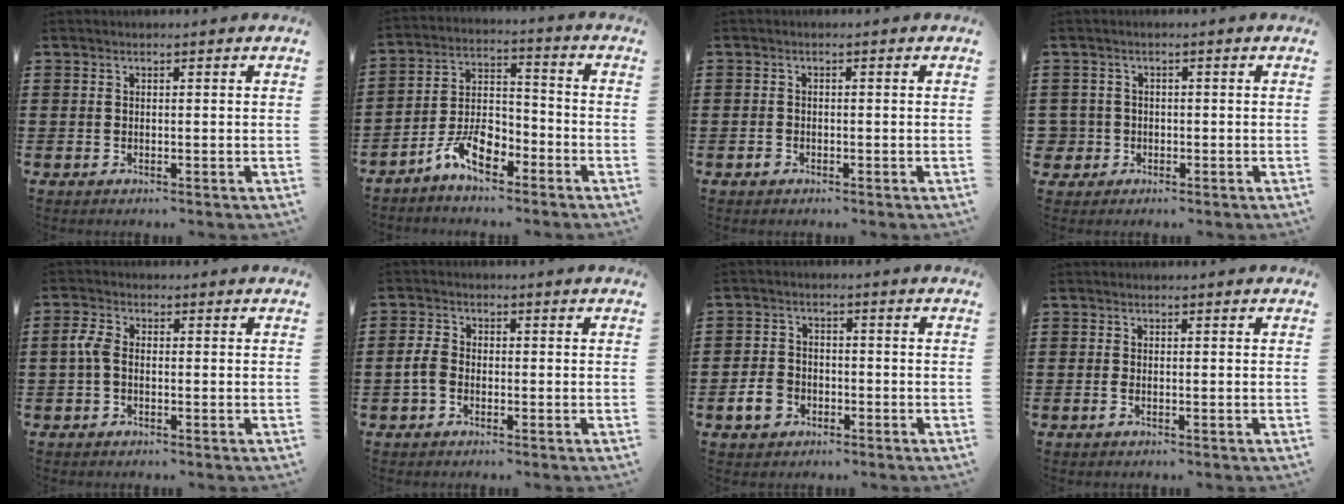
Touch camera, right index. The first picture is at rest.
{"total": 8.0, "force": [-5.3, 3.9, 4.6], "torque": [-0.107, 0.011, -0.103]}
{"total": 1.0, "force": [-0.6, 0.6, 0.3], "torque": [-0.008, 0.000, -0.013]}
{"total": 2.0, "force": [-0.7, 1.9, 0.2], "torque": [-0.022, -0.001, -0.019]}
{"total": 3.2, "force": [-0.5, 1.8, 2.6], "torque": [-0.073, -0.004, -0.014]}
{"total": 3.2, "force": [-0.9, 2.2, 2.2], "torque": [-0.064, -0.007, -0.022]}
{"total": 5.0, "force": [-2.2, 3.7, 2.6], "torque": [-0.080, -0.004, -0.048]}
{"total": 0.8, "force": [-0.4, 0.1, 0.7], "torque": [-0.020, -0.007, -0.008]}